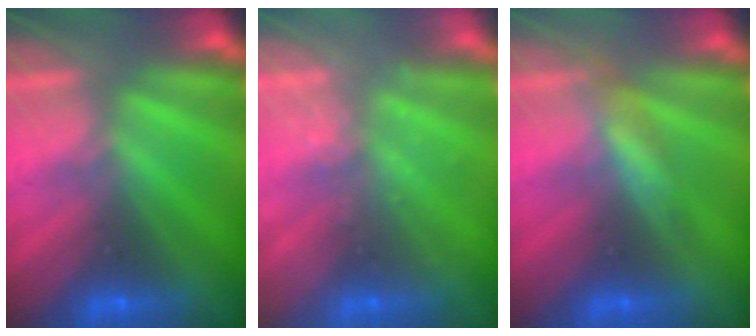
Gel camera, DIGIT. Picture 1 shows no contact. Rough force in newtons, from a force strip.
{"total": 2.1}
{"total": 2.9}